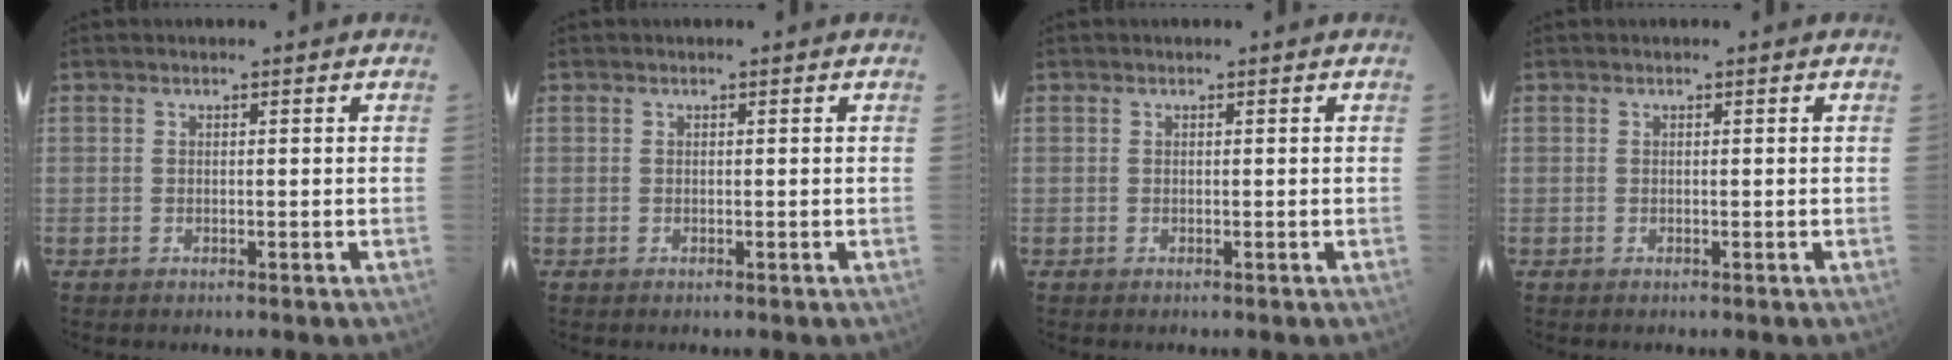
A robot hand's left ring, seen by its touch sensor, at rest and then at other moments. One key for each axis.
{"total": 0.0}
{"total": 0.0}
{"total": 0.0}